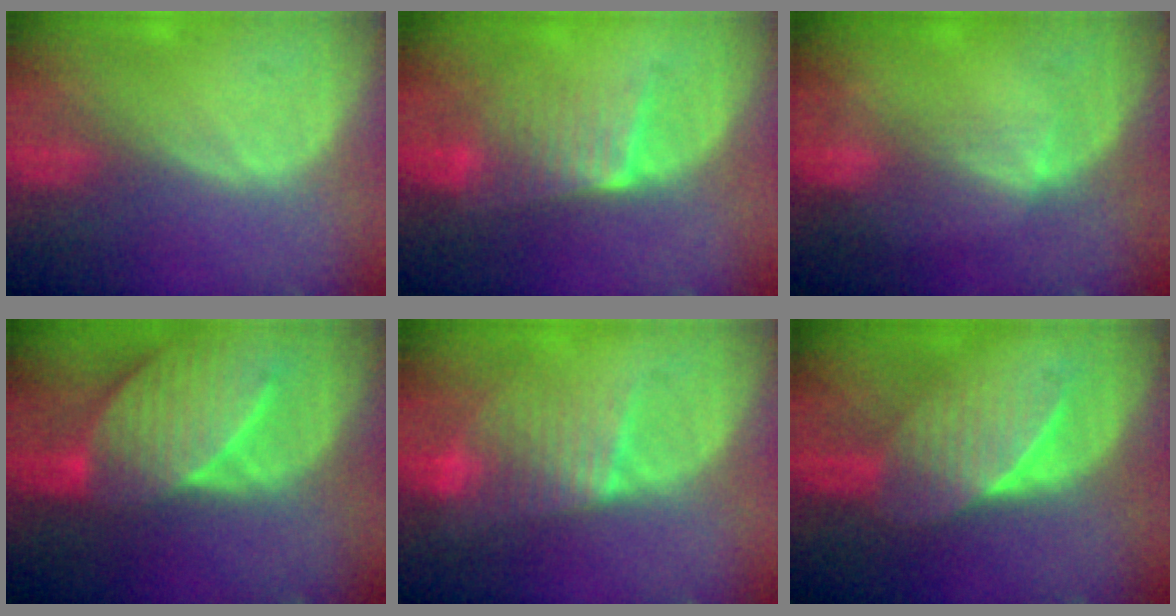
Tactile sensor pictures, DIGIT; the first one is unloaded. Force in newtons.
{"total": 6.4, "press": 5.7, "slide": 2.9}
{"total": 2.4, "press": 2.1, "slide": 1.2}
{"total": 9.9, "press": 8.9, "slide": 4.5}
{"total": 6.7, "press": 6.6, "slide": 1.3}
{"total": 7.4, "press": 6.7, "slide": 3.2}